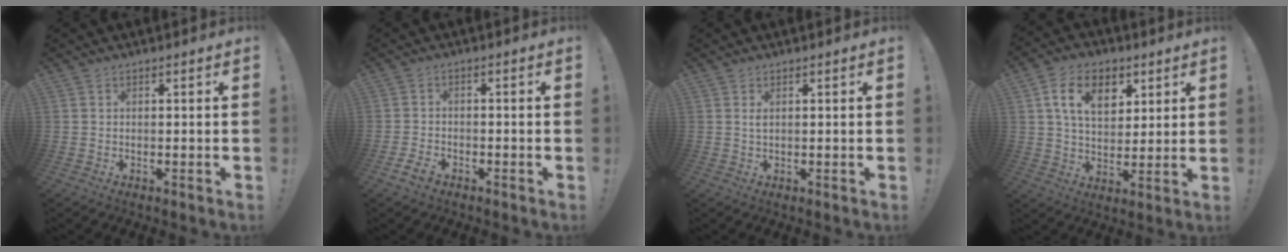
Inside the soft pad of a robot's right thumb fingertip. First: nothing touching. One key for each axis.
{"total": 4.2, "fx": -2.8, "fy": 2.0, "fz": 2.4, "tx": -0.057, "ty": 0.007, "tz": -0.052}
{"total": 1.1, "fx": 0.3, "fy": 0.2, "fz": 1.0, "tx": -0.017, "ty": 0.001, "tz": 0.003}
{"total": 13.1, "fx": 5.7, "fy": 8.7, "fz": 8.1, "tx": -0.134, "ty": -0.002, "tz": 0.108}